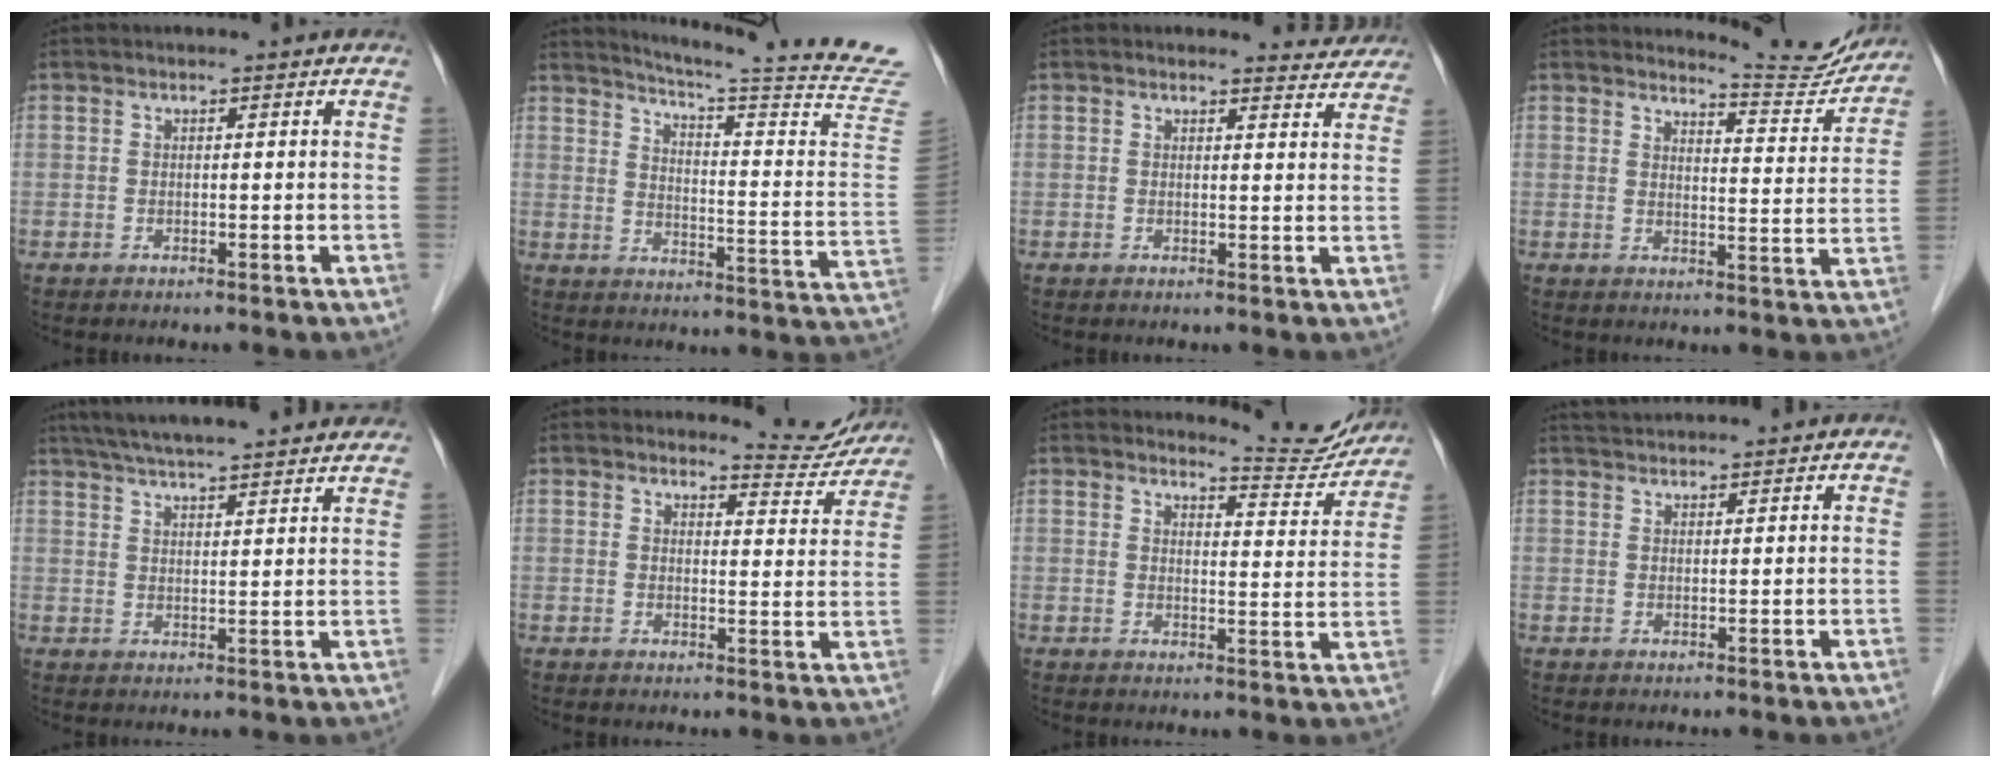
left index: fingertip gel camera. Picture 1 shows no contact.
{"total": 22.6, "force": [20.7, -3.1, 8.6], "torque": [-0.145, -0.139, 0.252]}
{"total": 3.9, "force": [3.7, 1.0, -0.4], "torque": [0.010, -0.015, 0.023]}
{"total": 8.4, "force": [8.4, 0.4, -0.2], "torque": [0.002, -0.036, 0.099]}
{"total": 25.3, "force": [22.6, 2.8, 11.0], "torque": [-0.175, 0.010, 0.286]}
{"total": 6.2, "force": [6.0, 0.8, -0.8], "torque": [0.013, -0.028, 0.060]}
{"total": 7.5, "force": [7.5, 0.5, -0.4], "torque": [0.005, -0.031, 0.087]}
{"total": 4.8, "force": [4.7, 0.4, 1.1], "torque": [-0.019, 0.038, 0.074]}